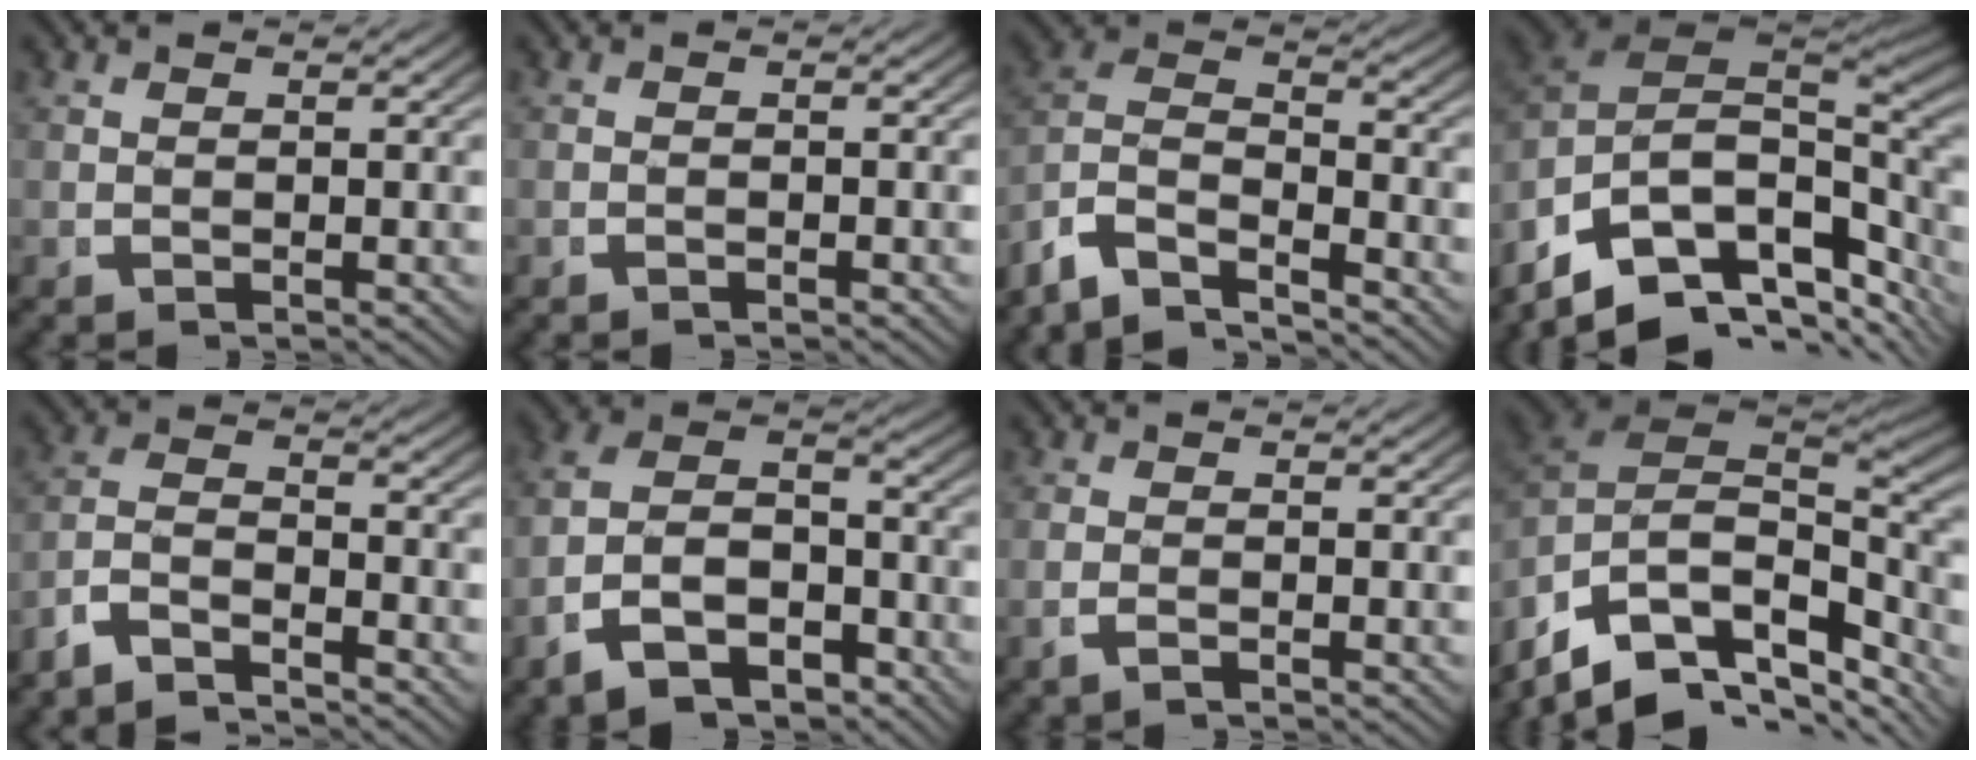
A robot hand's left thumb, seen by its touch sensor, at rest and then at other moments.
{"total": 0.6, "force": [-0.6, 0.1, 0.1], "torque": [-0.001, -0.001, -0.012]}
{"total": 10.9, "force": [-2.5, 8.2, 6.6], "torque": [-0.153, -0.036, -0.050]}
{"total": 17.2, "force": [-2.1, 11.2, 12.9], "torque": [-0.220, -0.036, -0.021]}
{"total": 5.6, "force": [-3.4, 3.2, 3.0], "torque": [-0.060, -0.020, -0.061]}
{"total": 10.3, "force": [-2.8, 7.6, 6.3], "torque": [-0.131, -0.036, -0.043]}
{"total": 0.8, "force": [-0.4, 0.2, 0.6], "torque": [-0.019, -0.004, -0.006]}
{"total": 15.4, "force": [-2.6, 10.0, 11.4], "torque": [-0.207, -0.039, -0.015]}